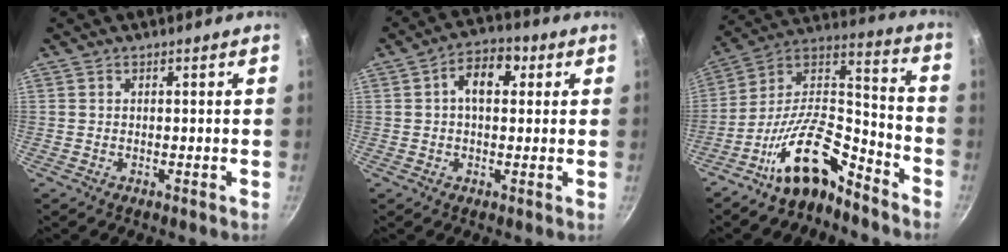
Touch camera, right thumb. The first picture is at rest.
{"total": 7.6, "force": [1.7, 4.8, 5.6], "torque": [-0.054, 0.011, 0.015]}
{"total": 16.9, "force": [-11.2, 6.9, 10.5], "torque": [-0.161, 0.108, -0.212]}